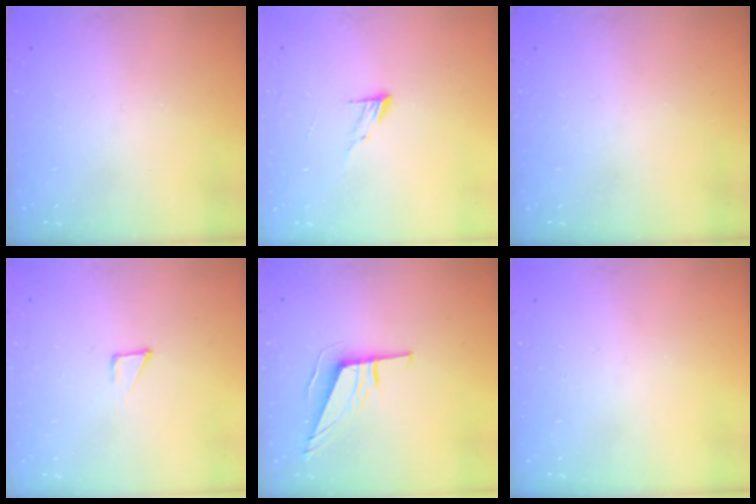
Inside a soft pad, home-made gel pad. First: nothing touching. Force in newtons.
{"total": 4.6, "press": 4.5, "slide": 0.5}
{"total": 0.0}
{"total": 2.7, "press": 2.7, "slide": 0.3}
{"total": 9.7, "press": 9.5, "slide": 2.0}
{"total": 0.0}